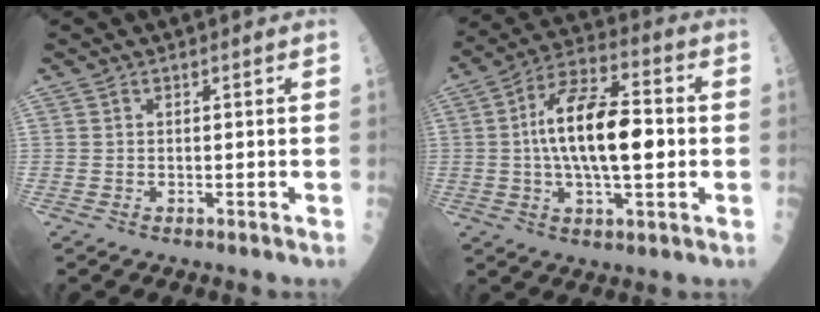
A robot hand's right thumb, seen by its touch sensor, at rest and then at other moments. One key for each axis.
{"total": 16.8, "fx": 0.2, "fy": 6.9, "fz": 15.3, "tx": -0.264, "ty": 0.022, "tz": -0.004}